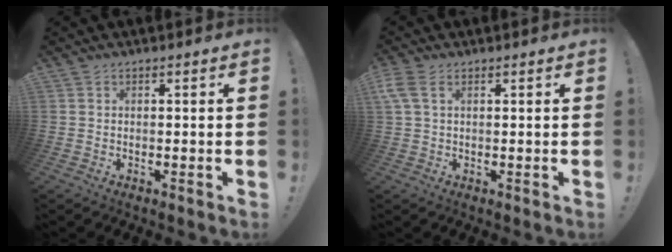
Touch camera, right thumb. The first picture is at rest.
{"total": 4.3, "force": [1.5, 2.2, 3.4], "torque": [-0.081, 0.001, 0.026]}